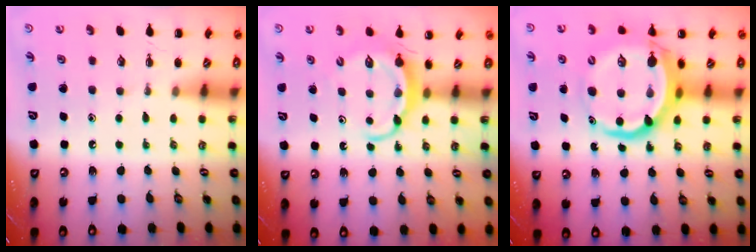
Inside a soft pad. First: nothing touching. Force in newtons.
{"total": 5.8, "press": 5.8, "slide": 0.3}
{"total": 13.8, "press": 13.4, "slide": 3.5}